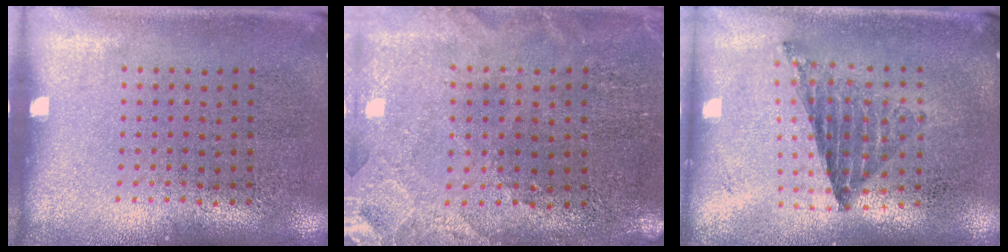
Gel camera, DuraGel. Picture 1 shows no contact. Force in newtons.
{"total": 0.5, "press": 0.5, "slide": 0.2}
{"total": 0.8, "press": 0.8, "slide": 0.1}